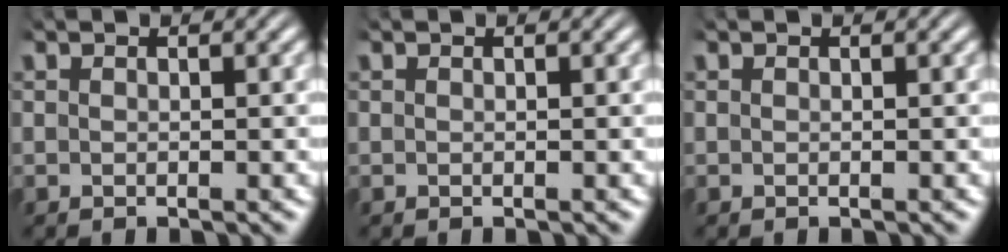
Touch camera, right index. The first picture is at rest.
{"total": 0.0}
{"total": 0.0}